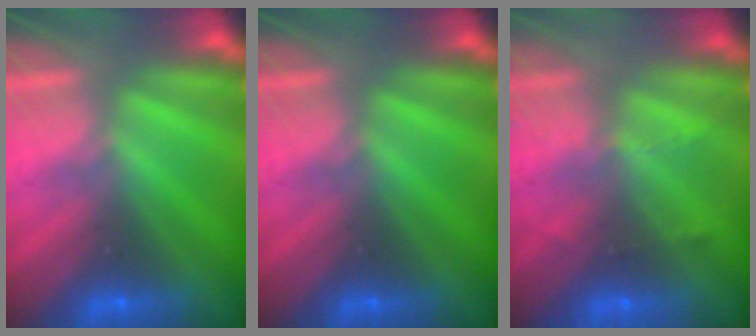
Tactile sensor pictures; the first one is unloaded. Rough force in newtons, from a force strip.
{"total": 0.0}
{"total": 2.2}